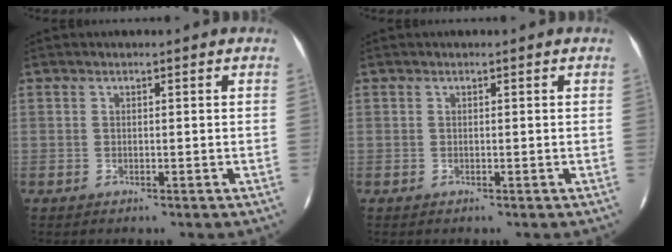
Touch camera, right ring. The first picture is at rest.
{"total": 0.0}